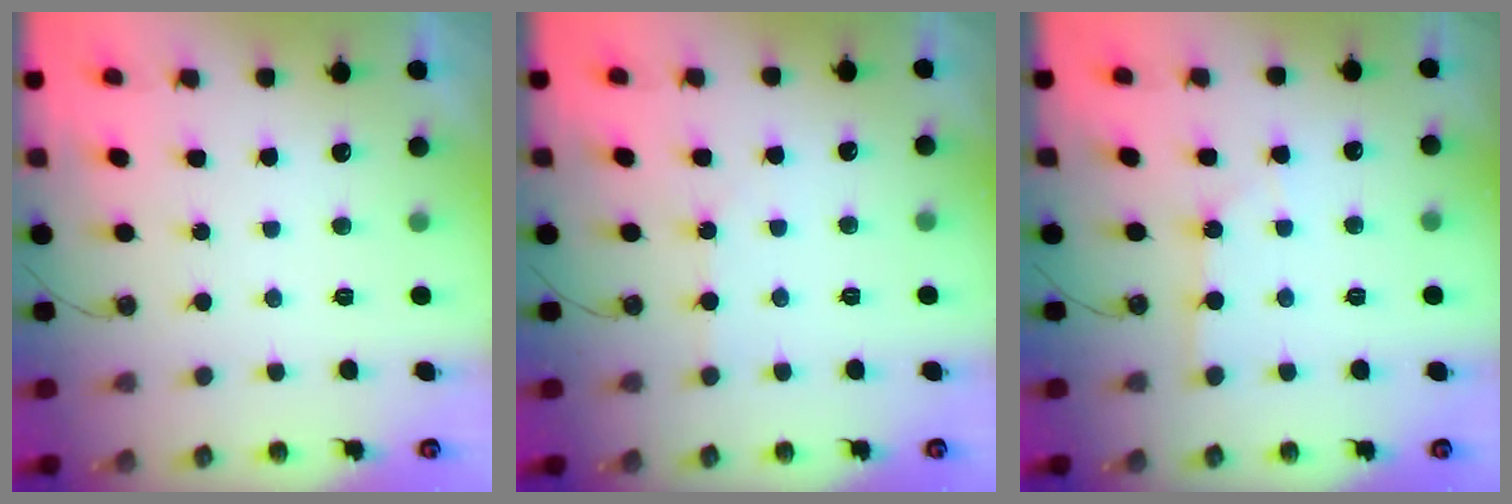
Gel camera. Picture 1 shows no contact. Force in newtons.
{"total": 1.7, "press": 1.6, "slide": 0.3}
{"total": 1.4, "press": 1.4, "slide": 0.2}